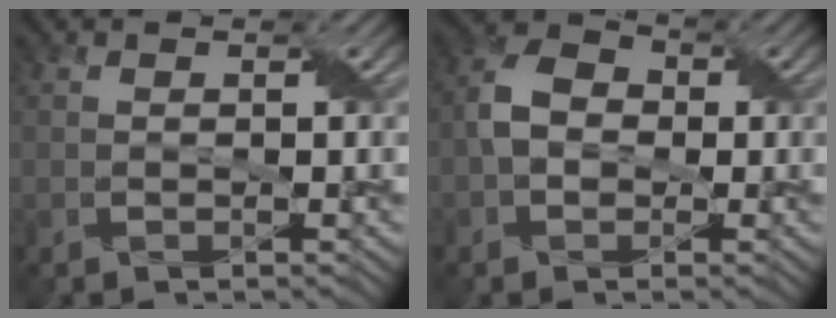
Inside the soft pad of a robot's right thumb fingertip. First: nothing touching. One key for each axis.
{"total": 4.6, "fx": -0.6, "fy": 3.7, "fz": 2.7, "tx": -0.057, "ty": 0.009, "tz": -0.018}